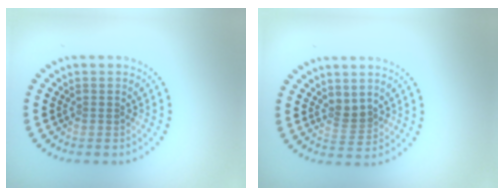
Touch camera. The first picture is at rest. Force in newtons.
{"total": 1.6, "press": 1.3, "slide": 0.9}